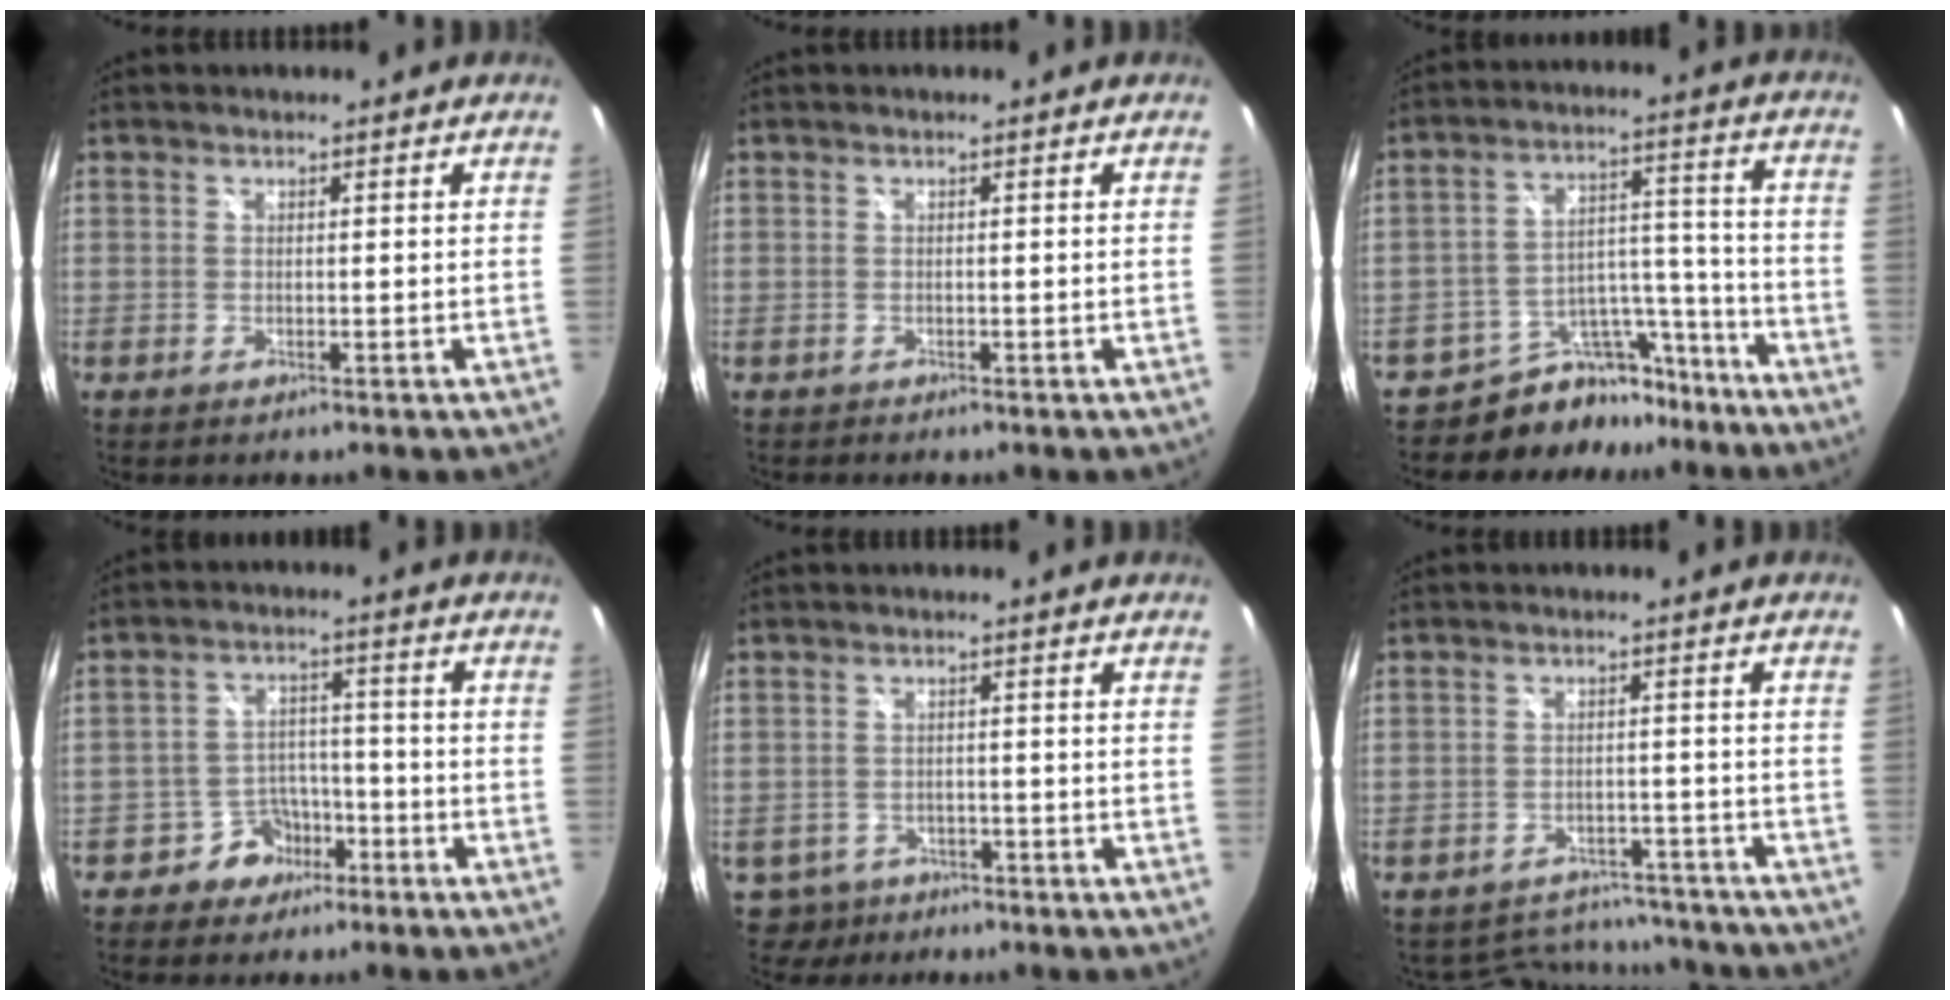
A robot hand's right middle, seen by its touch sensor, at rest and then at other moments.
{"total": 0.0}
{"total": 11.2, "force": [-10.0, 5.0, 1.1], "torque": [-0.017, 0.054, -0.148]}
{"total": 6.1, "force": [-4.0, 4.5, 1.1], "torque": [-0.027, 0.023, -0.058]}
{"total": 4.8, "force": [-3.1, 3.6, 0.6], "torque": [-0.026, 0.001, -0.046]}
{"total": 11.5, "force": [-10.2, 4.9, 2.1], "torque": [-0.052, 0.022, -0.124]}